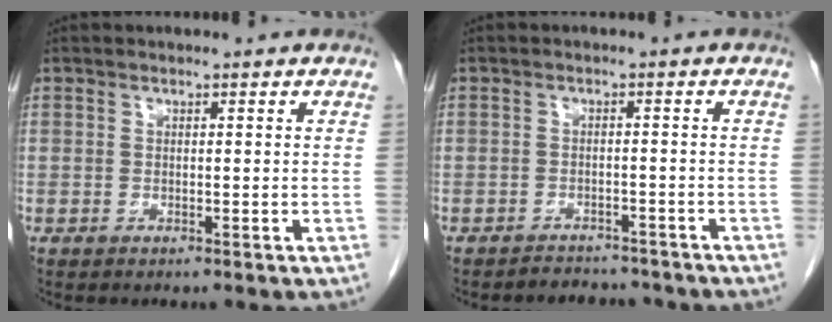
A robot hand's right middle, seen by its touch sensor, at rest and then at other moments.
{"total": 5.2, "force": [-4.8, 1.8, 0.4], "torque": [-0.005, 0.001, -0.060]}